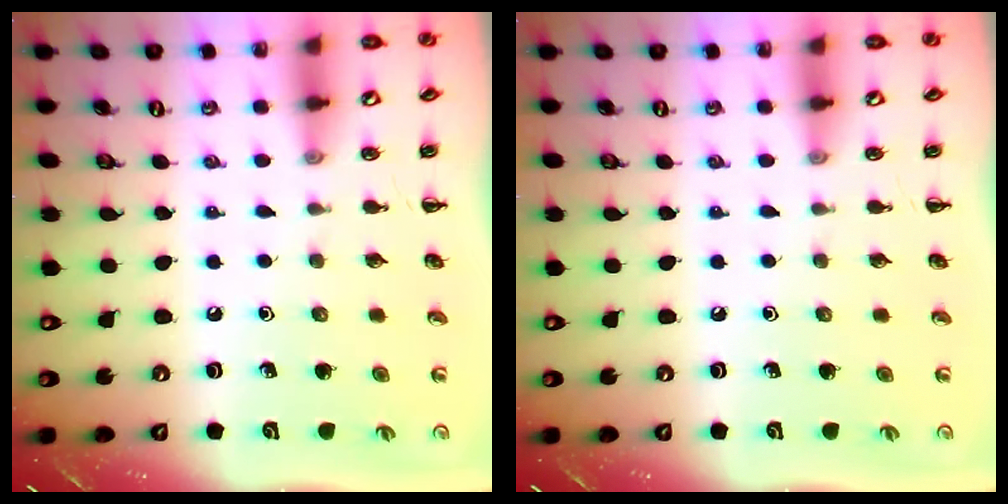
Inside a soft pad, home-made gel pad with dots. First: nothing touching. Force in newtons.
{"total": 0.0}